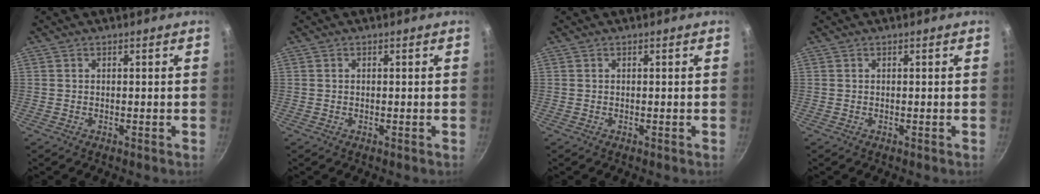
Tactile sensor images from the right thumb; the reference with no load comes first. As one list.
[{"total": 0.0}, {"total": 0.0}, {"total": 0.0}]